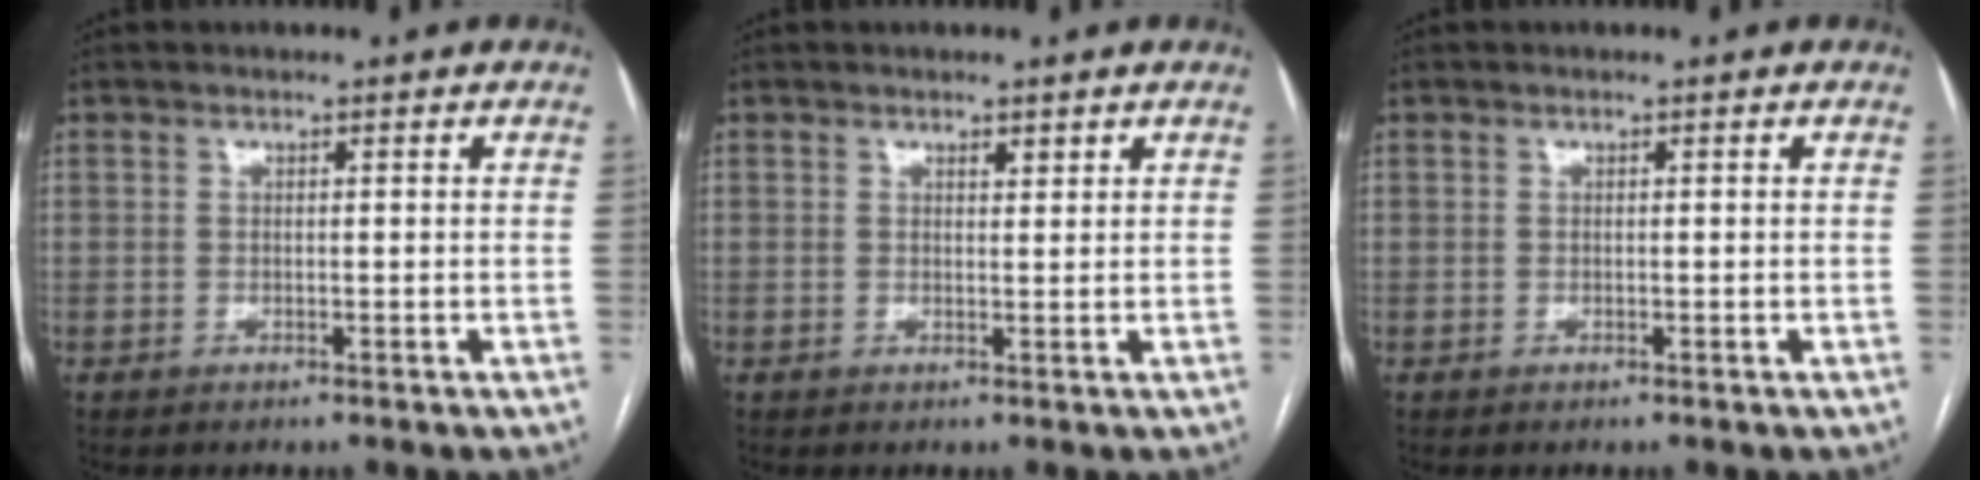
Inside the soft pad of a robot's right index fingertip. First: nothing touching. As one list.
[{"total": 1.0, "force": [0.8, 0.3, 0.5], "torque": [-0.012, 0.000, 0.014]}, {"total": 0.0}]